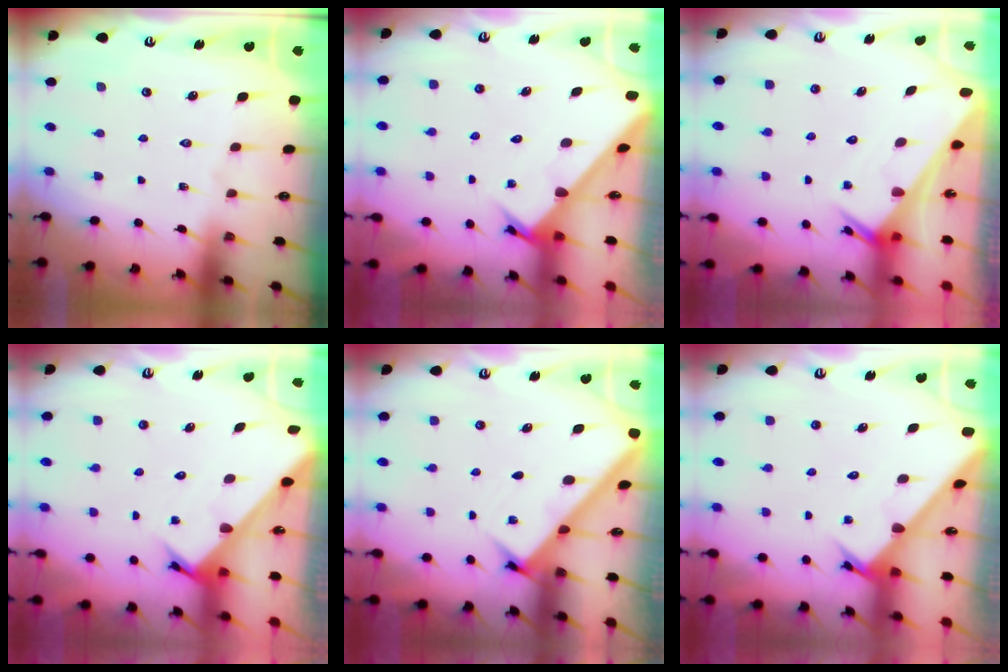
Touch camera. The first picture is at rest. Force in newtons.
{"total": 2.6, "press": 2.6, "slide": 0.3}
{"total": 2.5, "press": 2.5, "slide": 0.1}
{"total": 2.2, "press": 2.2, "slide": 0.1}
{"total": 2.6, "press": 2.6, "slide": 0.3}
{"total": 2.7, "press": 2.7, "slide": 0.3}